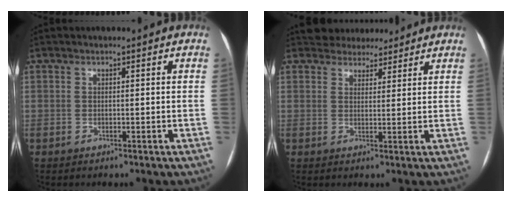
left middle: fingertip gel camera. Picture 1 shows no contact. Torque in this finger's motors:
{"motor_torque": [0.01, -0.09, 0.00, -0.01]}